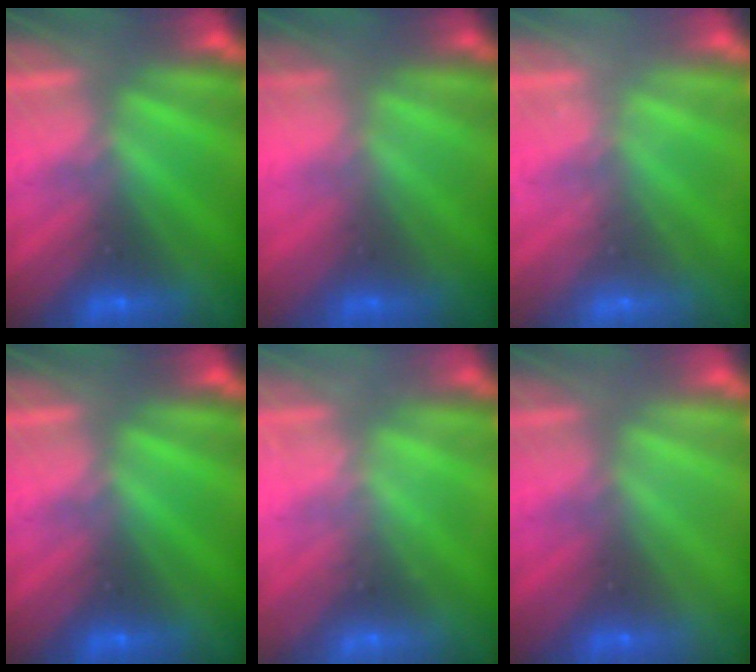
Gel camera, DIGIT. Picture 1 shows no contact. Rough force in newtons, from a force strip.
{"total": 2.4}
{"total": 2.3}
{"total": 0.0}
{"total": 2.4}
{"total": 2.9}